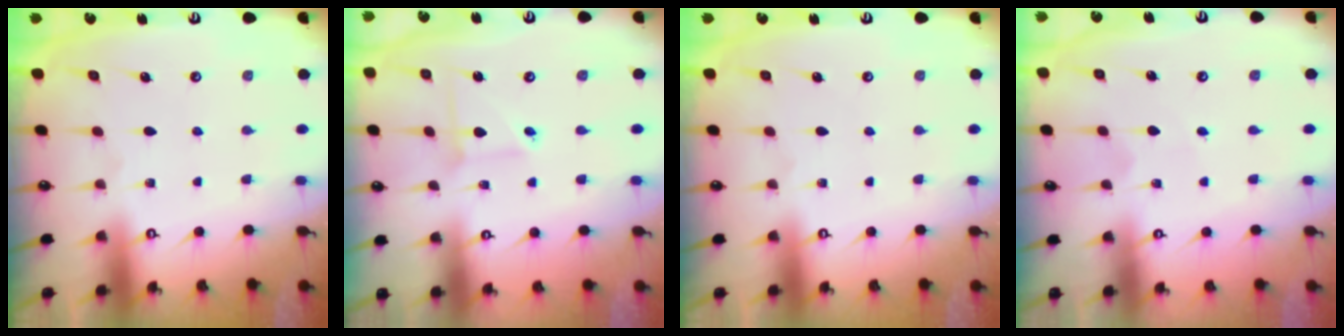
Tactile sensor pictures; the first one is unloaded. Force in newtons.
{"total": 3.1, "press": 3.0, "slide": 0.3}
{"total": 0.0}
{"total": 2.5, "press": 2.5, "slide": 0.3}